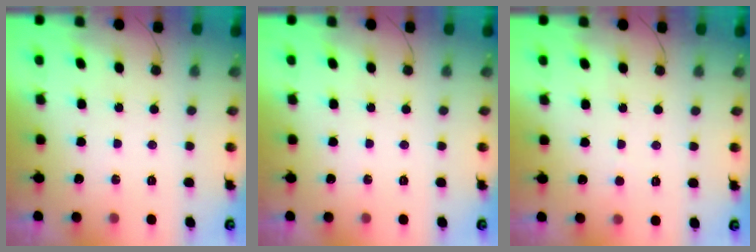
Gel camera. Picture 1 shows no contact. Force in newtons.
{"total": 0.0}
{"total": 2.1, "press": 2.1, "slide": 0.2}